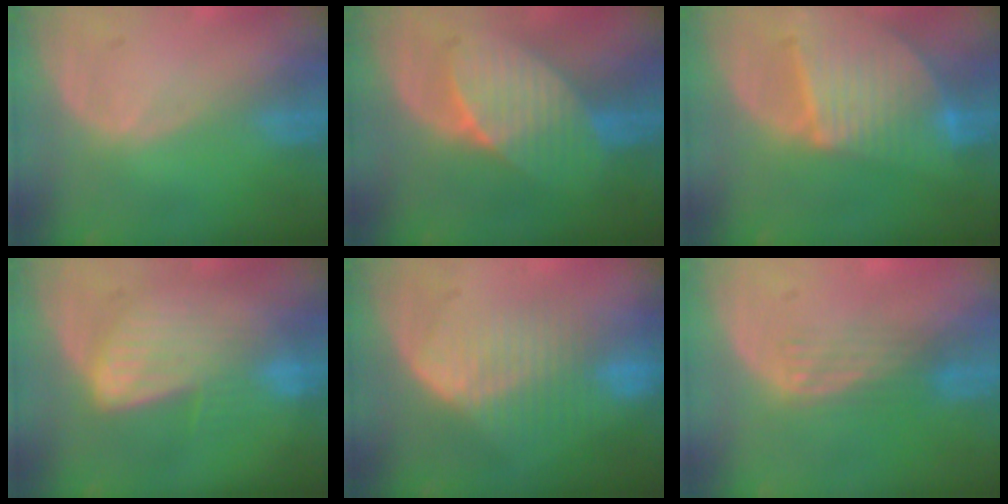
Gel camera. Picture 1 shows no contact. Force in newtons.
{"total": 7.2, "press": 7.0, "slide": 1.8}
{"total": 9.5, "press": 8.2, "slide": 4.8}
{"total": 6.5, "press": 6.5, "slide": 1.0}
{"total": 8.2, "press": 7.5, "slide": 3.5}
{"total": 2.9, "press": 2.7, "slide": 1.2}